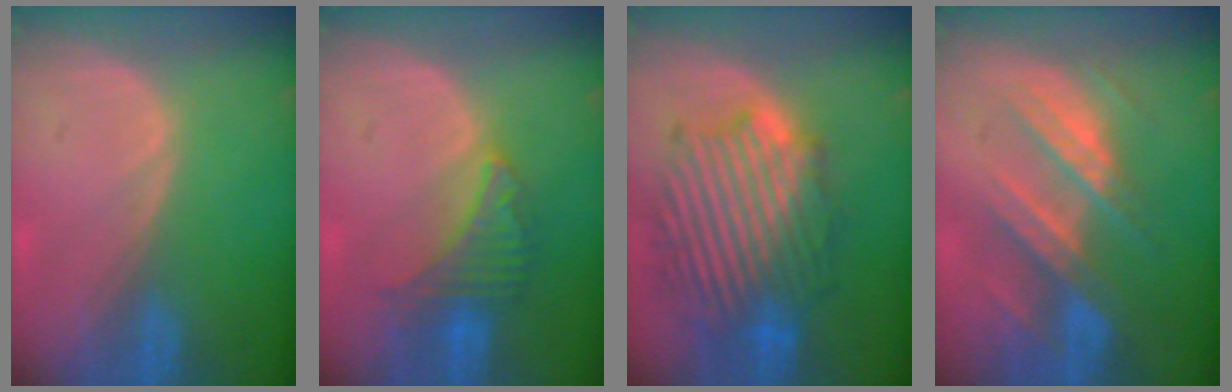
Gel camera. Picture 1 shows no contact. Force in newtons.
{"total": 5.5, "press": 5.5, "slide": 0.4}
{"total": 12.8, "press": 12.7, "slide": 1.0}
{"total": 9.1, "press": 7.9, "slide": 4.4}